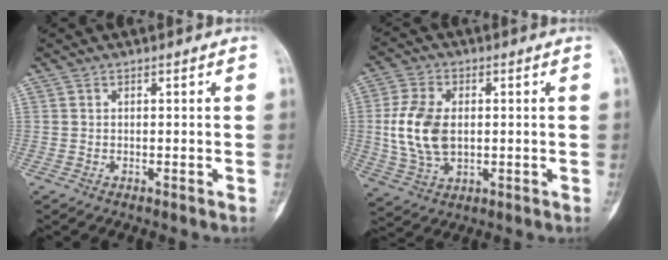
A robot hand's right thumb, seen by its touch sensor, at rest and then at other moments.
{"total": 11.4, "force": [0.4, 7.3, 8.8], "torque": [-0.177, 0.001, 0.014]}